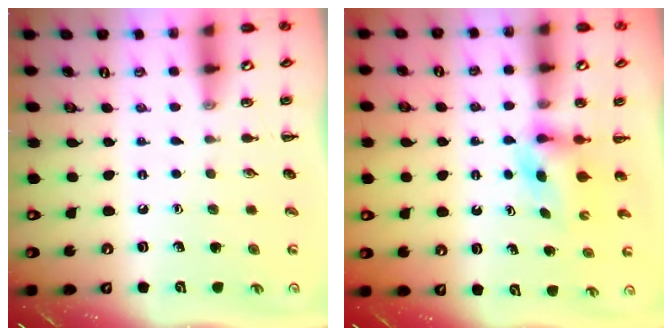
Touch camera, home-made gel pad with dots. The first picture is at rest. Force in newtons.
{"total": 3.5, "press": 3.4, "slide": 0.6}